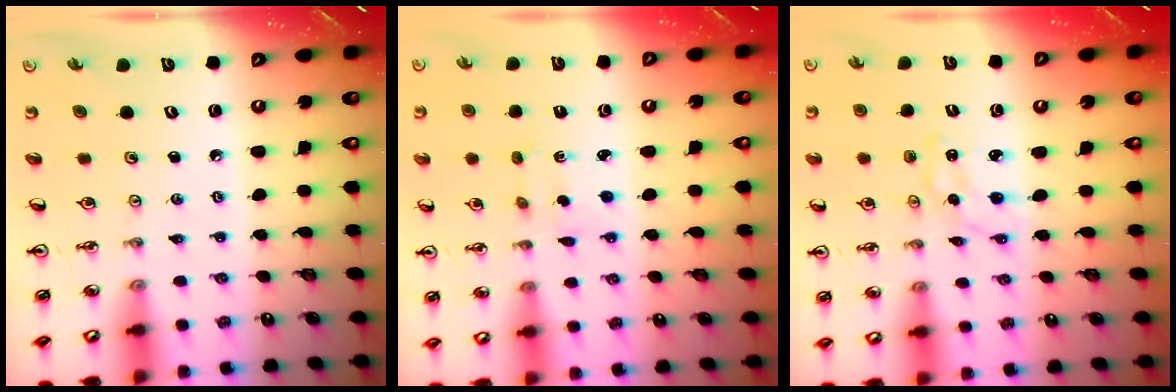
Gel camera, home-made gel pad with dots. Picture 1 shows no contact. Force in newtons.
{"total": 2.8, "press": 2.8, "slide": 0.5}
{"total": 1.7, "press": 1.7, "slide": 0.3}